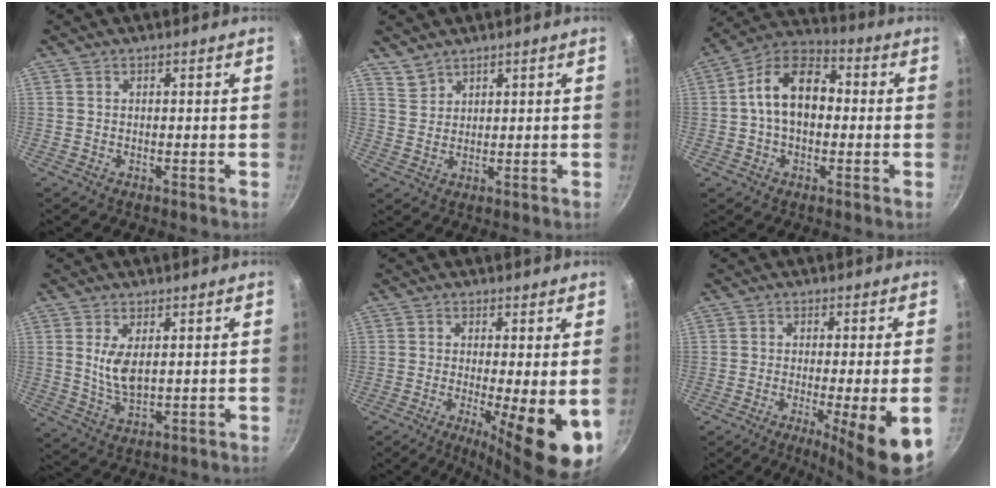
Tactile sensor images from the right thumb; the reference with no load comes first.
{"total": 3.0, "force": [2.8, 1.2, 0.2], "torque": [0.000, -0.004, 0.062]}
{"total": 13.2, "force": [0.5, 8.7, 9.9], "torque": [-0.135, 0.036, -0.012]}
{"total": 6.1, "force": [1.4, 3.0, 5.1], "torque": [-0.089, -0.021, 0.034]}
{"total": 12.3, "force": [-2.7, 2.9, 11.7], "torque": [-0.160, -0.013, -0.035]}
{"total": 10.8, "force": [-3.9, 0.9, 10.0], "torque": [-0.147, -0.004, -0.053]}